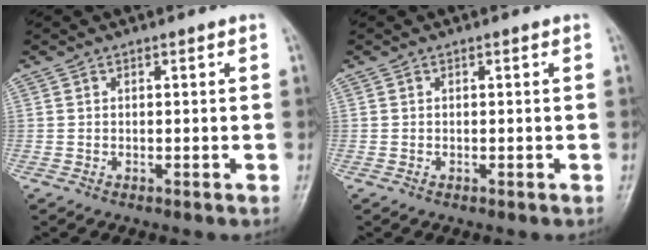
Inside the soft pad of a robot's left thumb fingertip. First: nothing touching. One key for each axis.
{"total": 0.0}